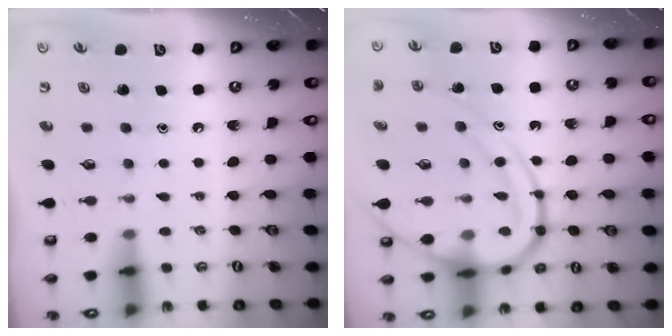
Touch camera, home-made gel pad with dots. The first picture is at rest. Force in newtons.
{"total": 17.3, "press": 17.2, "slide": 1.7}